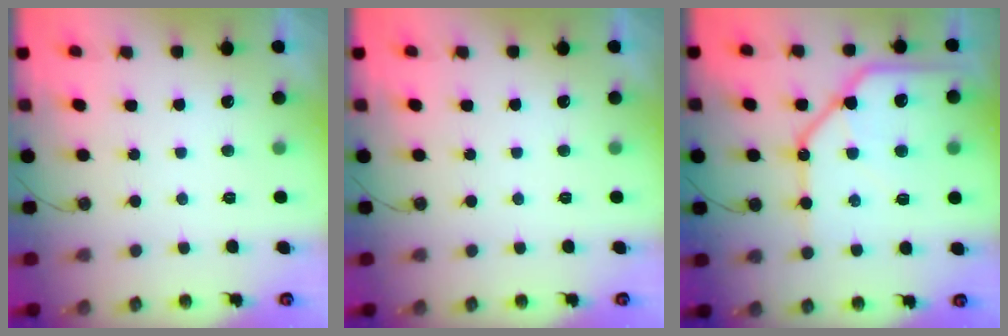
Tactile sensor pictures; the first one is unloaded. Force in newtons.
{"total": 0.0}
{"total": 18.9, "press": 18.8, "slide": 2.0}